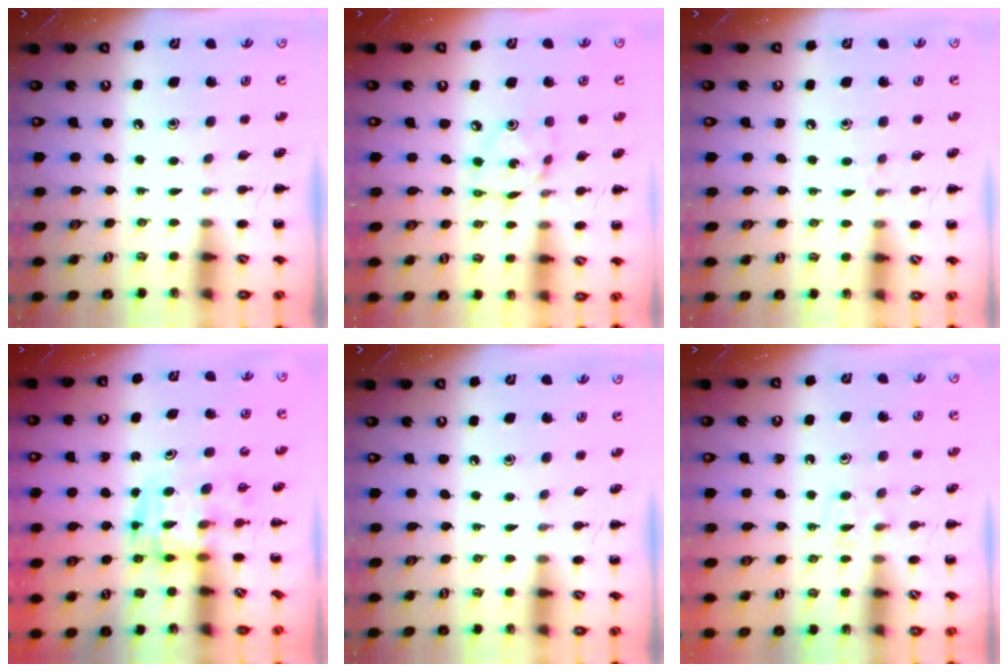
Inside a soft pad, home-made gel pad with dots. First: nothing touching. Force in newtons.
{"total": 3.6, "press": 3.6, "slide": 0.5}
{"total": 4.1, "press": 3.9, "slide": 1.2}
{"total": 3.6, "press": 3.5, "slide": 0.6}
{"total": 0.0}
{"total": 4.8, "press": 4.6, "slide": 1.4}